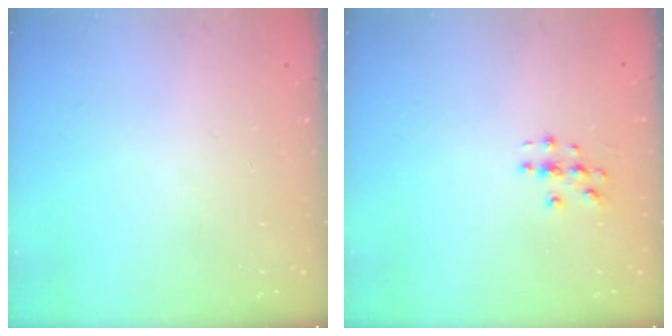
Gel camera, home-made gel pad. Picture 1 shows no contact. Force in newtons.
{"total": 3.2, "press": 3.2, "slide": 0.1}